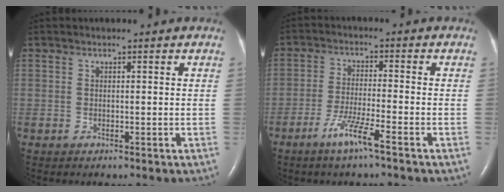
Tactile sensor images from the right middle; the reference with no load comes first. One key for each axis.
{"total": 5.7, "fx": -3.6, "fy": -0.4, "fz": 4.4, "tx": -0.089, "ty": -0.010, "tz": -0.072}